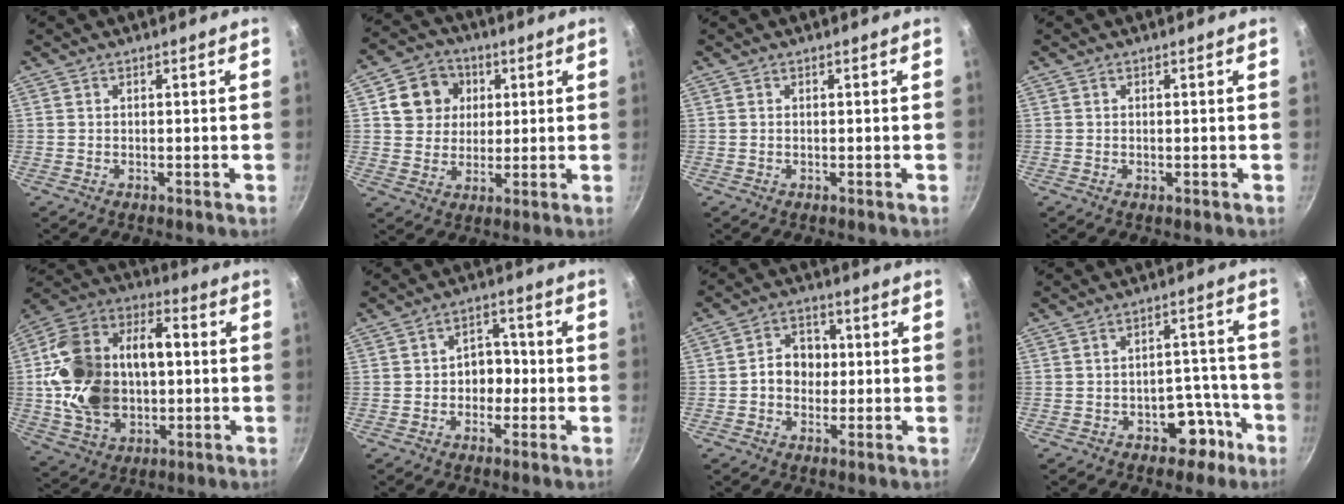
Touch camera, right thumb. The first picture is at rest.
{"total": 10.0, "force": [2.7, 8.9, 3.8], "torque": [-0.028, -0.002, 0.042]}
{"total": 0.0}
{"total": 0.0}
{"total": 23.3, "force": [0.1, 16.5, 16.4], "torque": [-0.287, 0.024, 0.007]}
{"total": 5.8, "force": [-0.9, 4.5, 3.6], "torque": [-0.018, 0.022, -0.024]}
{"total": 6.9, "force": [-0.2, 5.6, 4.1], "torque": [-0.036, 0.017, -0.012]}
{"total": 7.8, "force": [-4.3, 5.1, 3.9], "torque": [-0.016, 0.055, -0.056]}